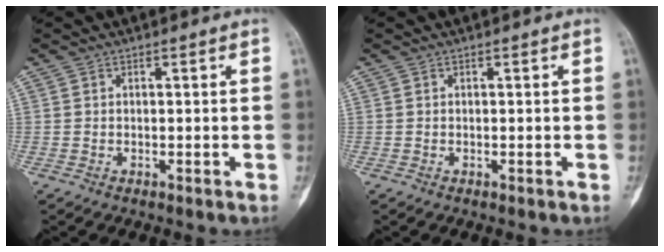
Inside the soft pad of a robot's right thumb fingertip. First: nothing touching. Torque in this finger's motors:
{"motor_torque": [2.51, 2.51, -0.01, -0.01, 0.00]}